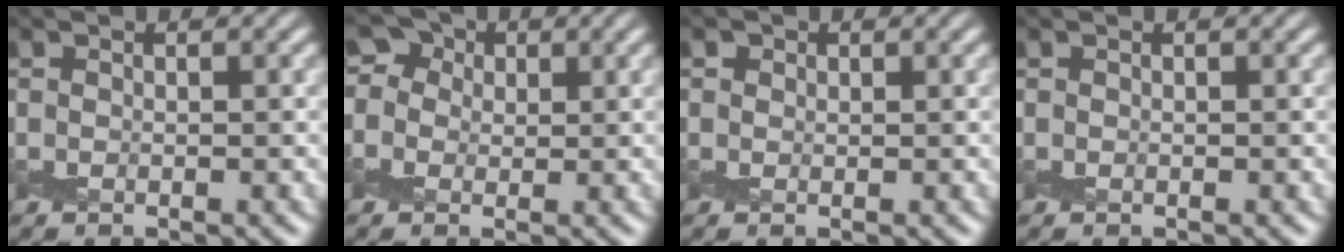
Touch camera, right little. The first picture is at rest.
{"total": 4.1, "force": [1.3, 3.5, 1.7], "torque": [-0.014, 0.018, -0.005]}
{"total": 0.8, "force": [0.4, 0.7, 0.2], "torque": [-0.003, -0.002, 0.001]}
{"total": 0.0}